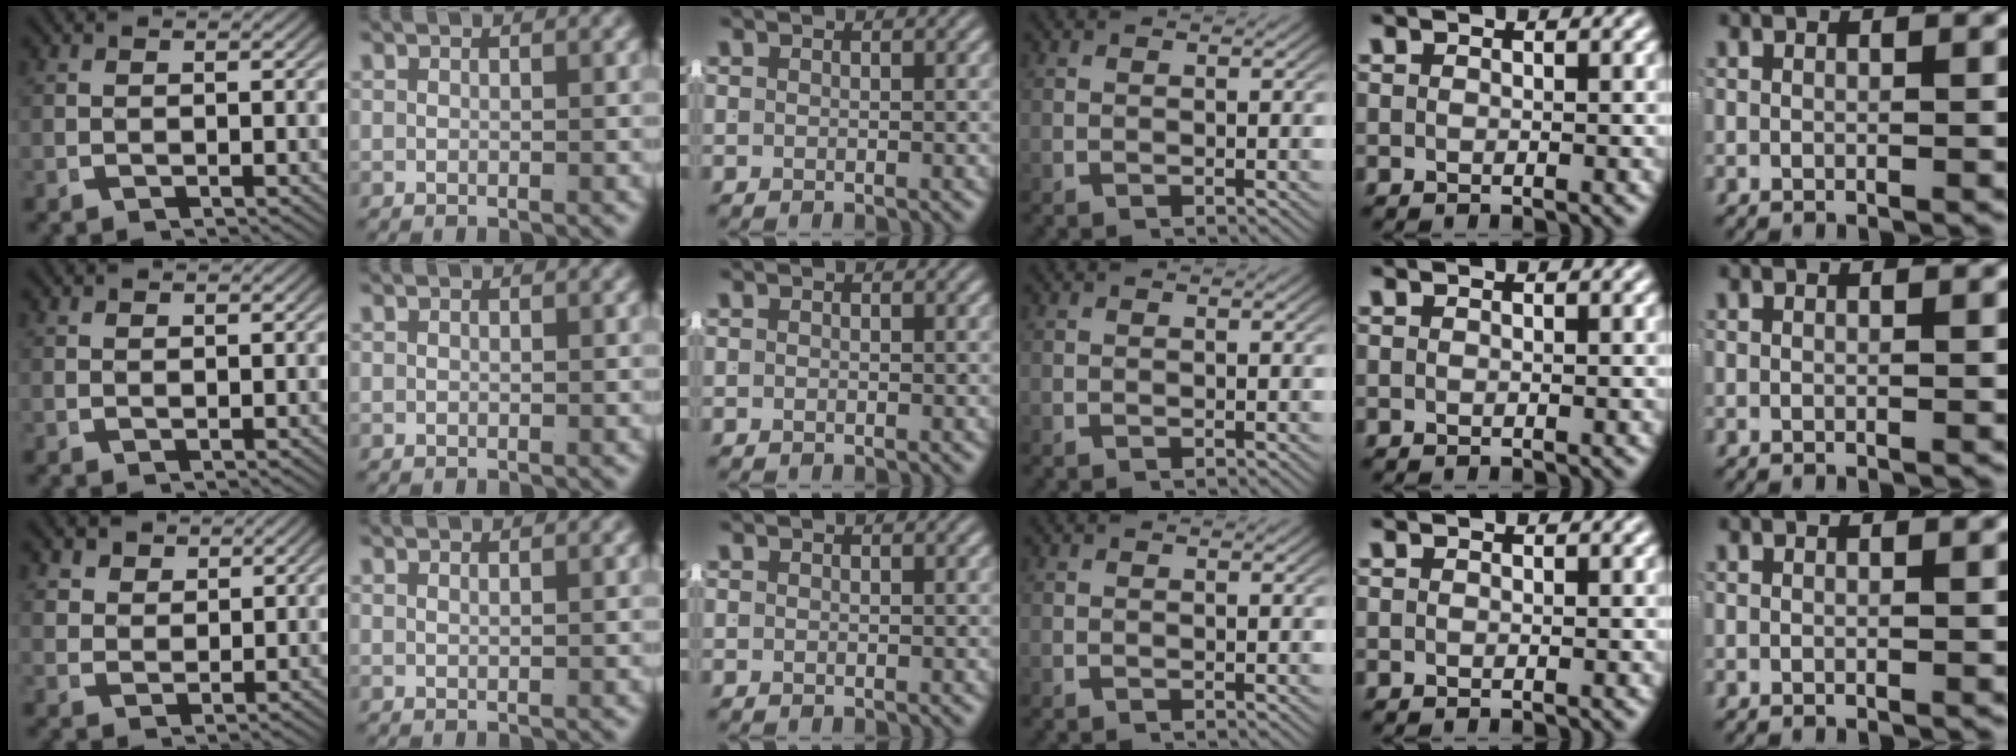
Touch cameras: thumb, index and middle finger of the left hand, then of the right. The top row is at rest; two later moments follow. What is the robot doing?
{"motion": "lift_and_place", "object": "shirt"}